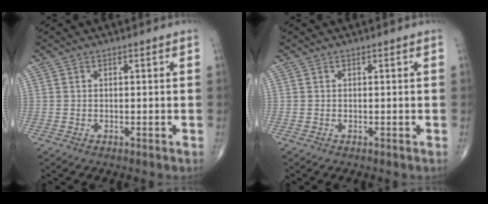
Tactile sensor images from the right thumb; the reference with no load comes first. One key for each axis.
{"total": 0.0}